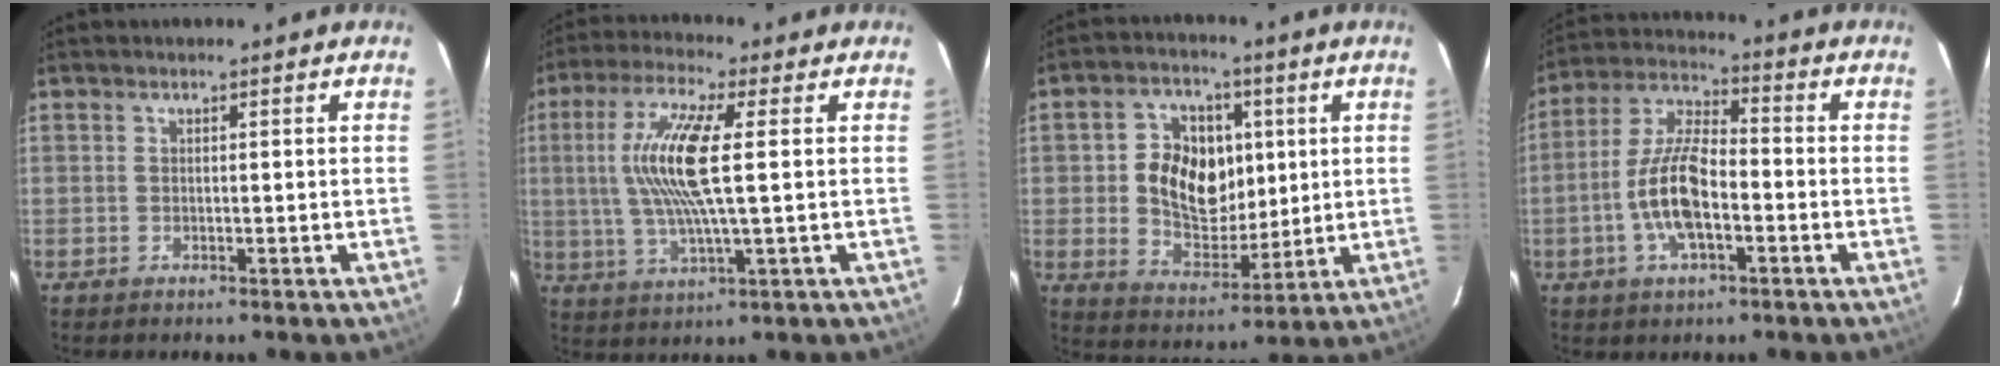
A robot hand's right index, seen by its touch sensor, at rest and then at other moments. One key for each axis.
{"total": 12.8, "fx": 1.5, "fy": 1.6, "fz": 12.6, "tx": -0.249, "ty": 0.002, "tz": 0.029}
{"total": 12.7, "fx": 1.7, "fy": 9.4, "fz": 8.4, "tx": -0.170, "ty": 0.015, "tz": 0.040}
{"total": 11.6, "fx": -3.3, "fy": 4.3, "fz": 10.3, "tx": -0.215, "ty": 0.006, "tz": -0.066}